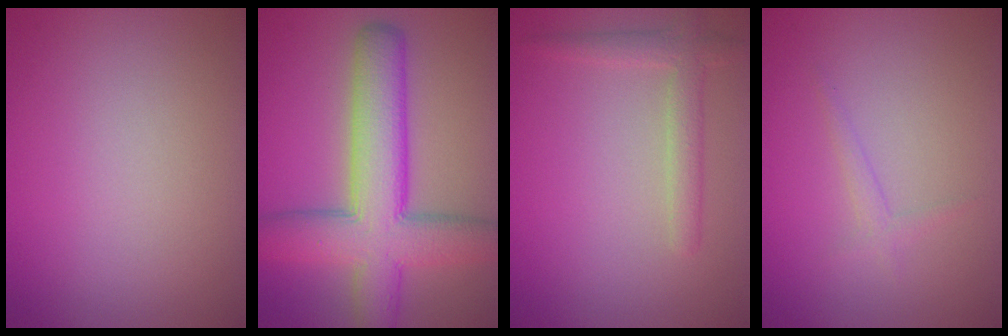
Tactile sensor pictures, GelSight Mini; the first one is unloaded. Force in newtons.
{"total": 9.2, "press": 9.2, "slide": 0.5}
{"total": 2.3, "press": 2.3, "slide": 0.2}
{"total": 1.0, "press": 1.0, "slide": 0.1}